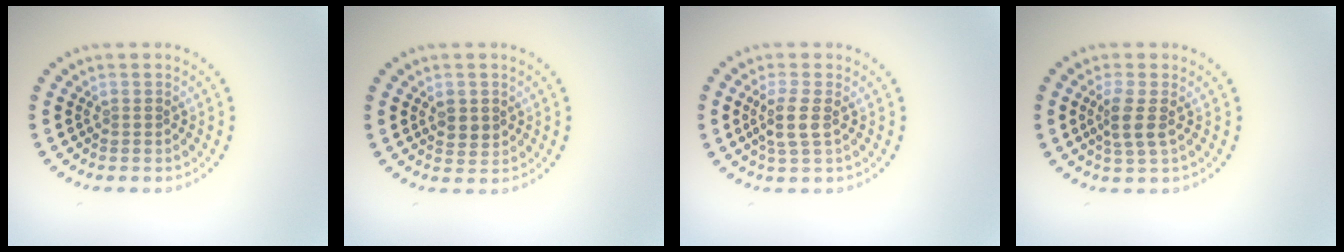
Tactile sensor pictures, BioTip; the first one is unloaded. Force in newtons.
{"total": 1.8, "press": 1.8, "slide": 0.4}
{"total": 2.4, "press": 2.1, "slide": 1.3}
{"total": 2.3, "press": 1.9, "slide": 1.4}